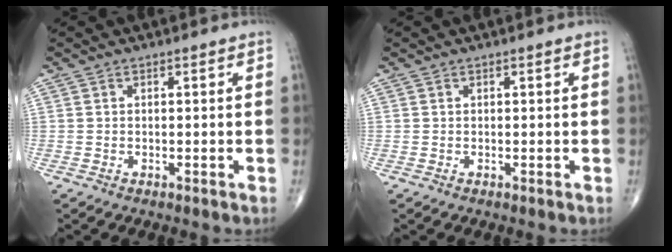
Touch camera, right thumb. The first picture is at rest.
{"total": 0.0}